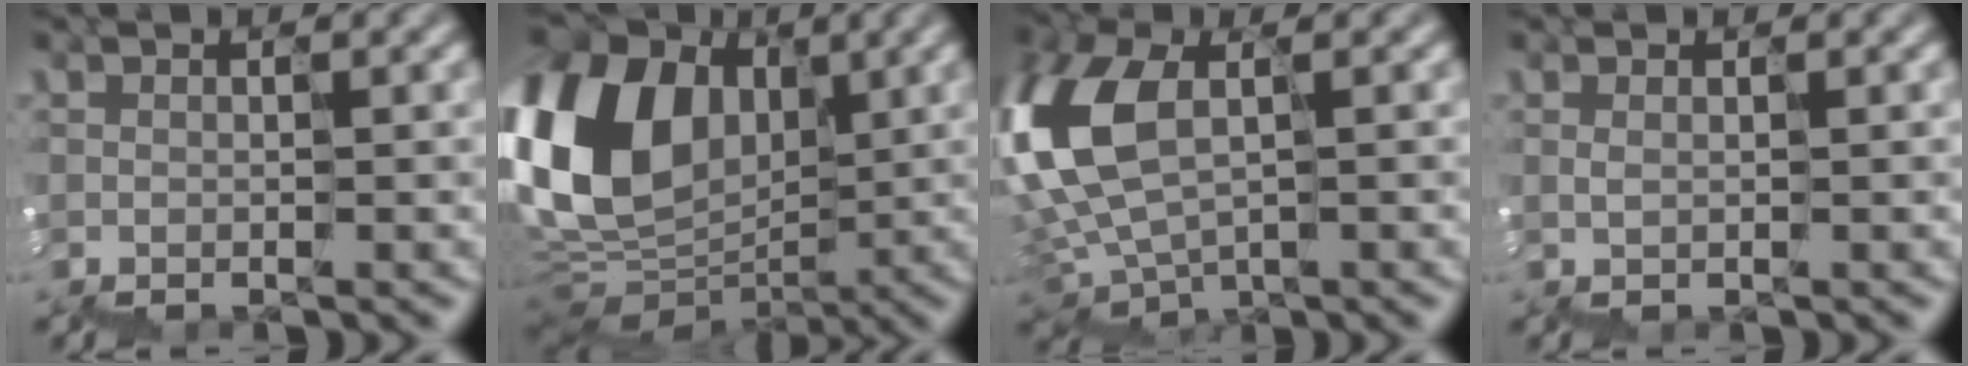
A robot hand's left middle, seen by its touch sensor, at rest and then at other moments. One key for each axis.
{"total": 12.1, "fx": 4.0, "fy": 8.8, "fz": 7.3, "tx": -0.195, "ty": 0.019, "tz": 0.070}
{"total": 8.0, "fx": 1.0, "fy": 4.8, "fz": 6.3, "tx": -0.210, "ty": 0.011, "tz": 0.017}
{"total": 0.7, "fx": 0.5, "fy": -0.2, "fz": -0.4, "tx": 0.003, "ty": 0.008, "tz": 0.012}